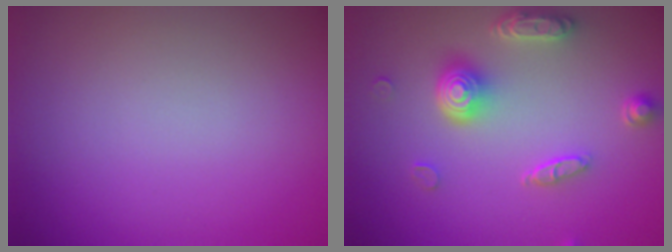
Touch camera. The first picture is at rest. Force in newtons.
{"total": 4.5, "press": 3.5, "slide": 2.9}